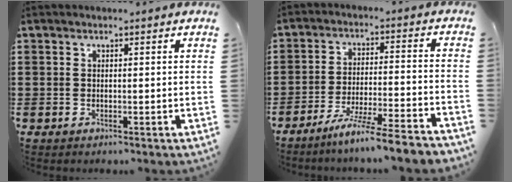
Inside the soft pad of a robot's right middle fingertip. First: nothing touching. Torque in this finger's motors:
{"motor_torque": [1.23, -0.91, 0.37, 0.08]}